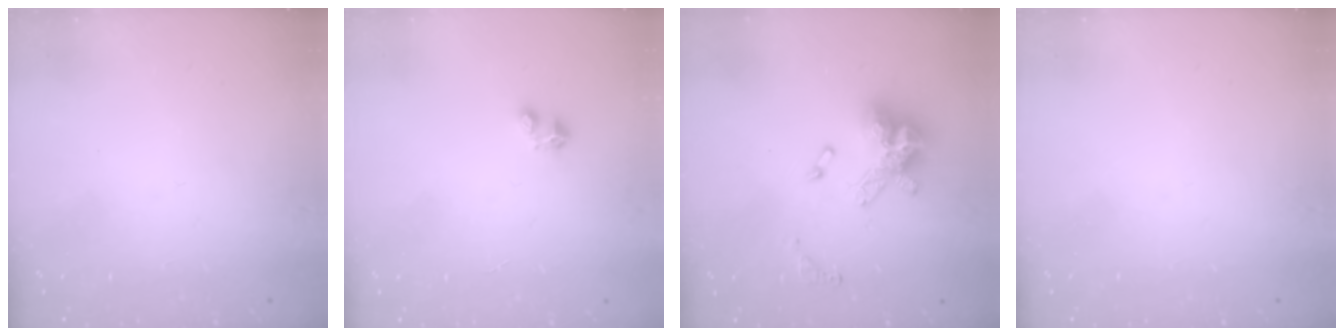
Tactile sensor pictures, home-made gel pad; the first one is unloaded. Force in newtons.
{"total": 3.5, "press": 3.4, "slide": 0.5}
{"total": 13.4, "press": 13.4, "slide": 1.3}
{"total": 0.0}